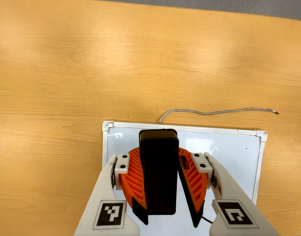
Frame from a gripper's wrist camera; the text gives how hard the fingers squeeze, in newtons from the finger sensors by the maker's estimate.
{"total": 11.2, "left": 10.6, "right": 11.9}